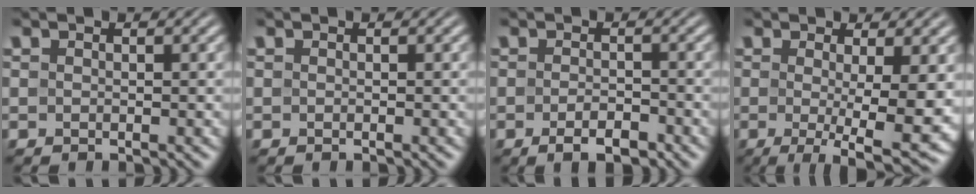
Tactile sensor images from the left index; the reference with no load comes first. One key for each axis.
{"total": 0.0}
{"total": 2.5, "fx": -1.4, "fy": 0.9, "fz": 1.9, "tx": -0.034, "ty": -0.002, "tz": -0.024}
{"total": 7.7, "fx": -0.9, "fy": 1.6, "fz": 7.5, "tx": -0.107, "ty": -0.018, "tz": -0.009}